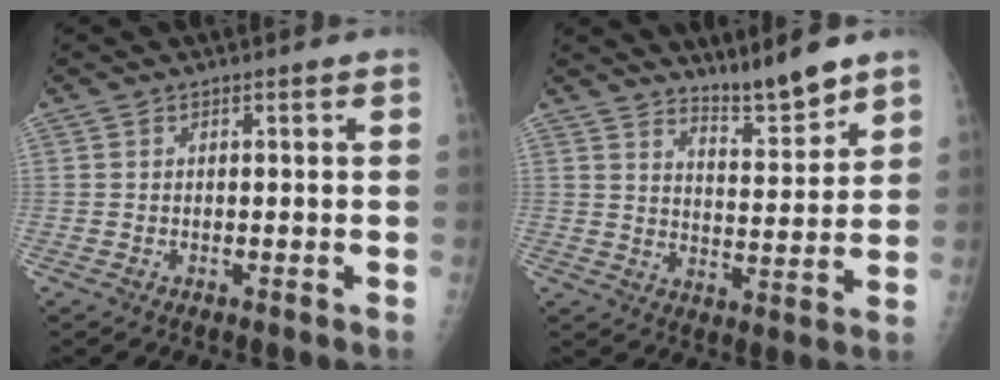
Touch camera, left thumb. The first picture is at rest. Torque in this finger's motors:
{"motor_torque": [0.70, -0.75, 0.32, -0.28, -0.04]}